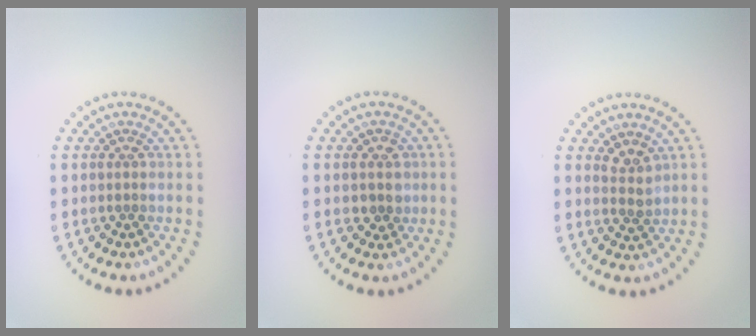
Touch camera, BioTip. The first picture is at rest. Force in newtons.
{"total": 1.9, "press": 1.7, "slide": 0.8}
{"total": 1.7, "press": 1.3, "slide": 1.1}